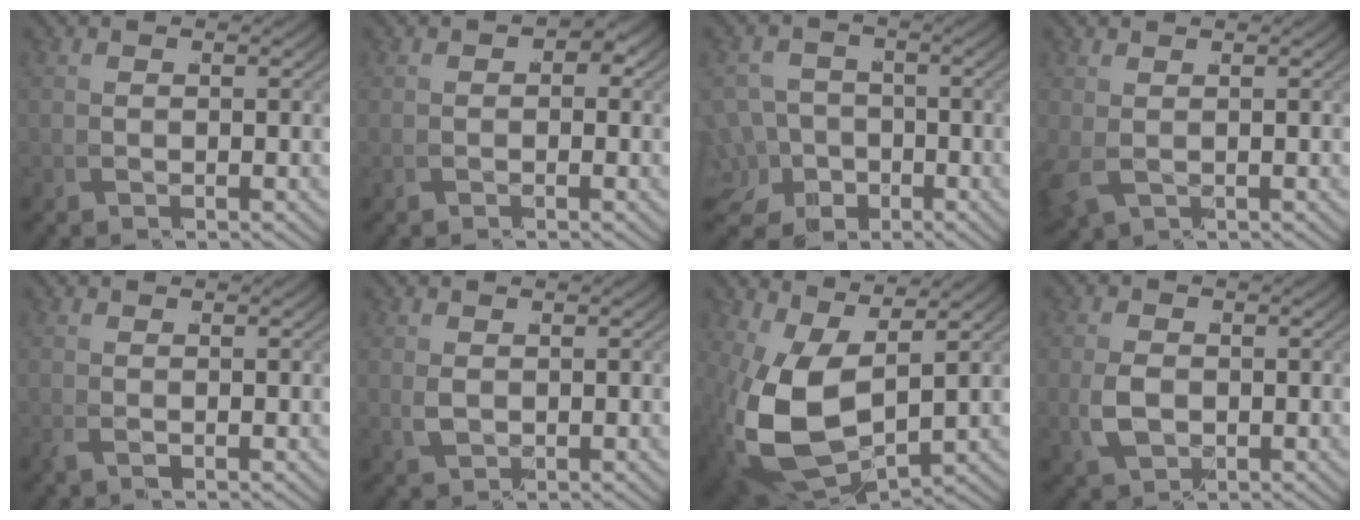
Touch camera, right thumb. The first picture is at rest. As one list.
[{"total": 0.9, "force": [0.0, 0.6, 0.6], "torque": [-0.004, -0.003, 0.000]}, {"total": 7.8, "force": [-3.2, 6.1, 3.7], "torque": [-0.067, -0.047, -0.034]}, {"total": 1.2, "force": [0.3, 0.8, 0.8], "torque": [-0.033, -0.005, 0.020]}, {"total": 0.9, "force": [-0.2, 0.6, 0.6], "torque": [-0.021, -0.002, -0.003]}, {"total": 1.7, "force": [0.5, 1.1, 1.1], "torque": [-0.036, -0.008, 0.022]}, {"total": 11.3, "force": [-0.5, 7.1, 8.7], "torque": [-0.234, -0.066, 0.032]}, {"total": 3.3, "force": [-0.2, 2.4, 2.2], "torque": [-0.060, -0.012, 0.011]}]